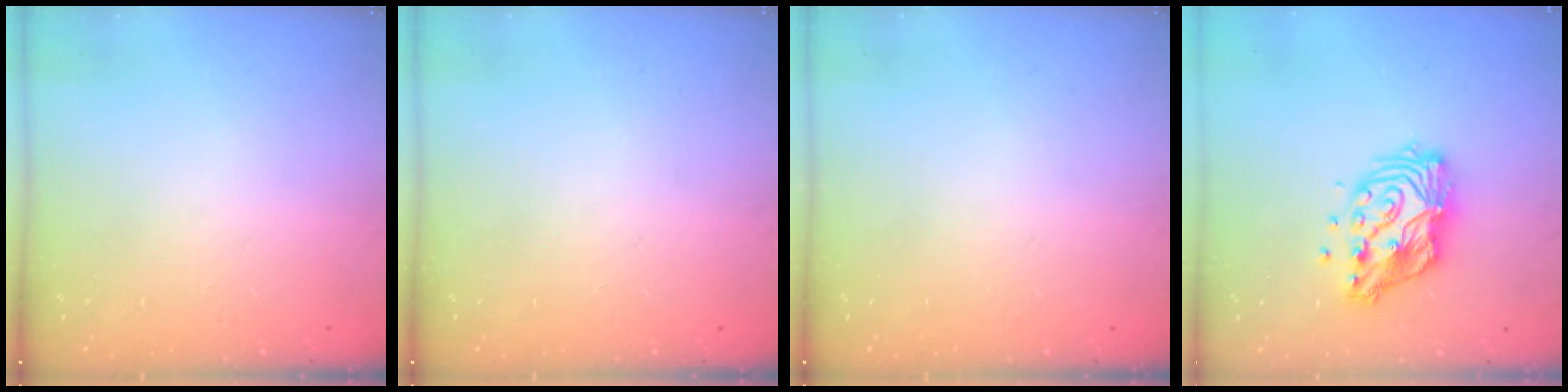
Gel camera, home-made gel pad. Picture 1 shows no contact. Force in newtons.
{"total": 0.0}
{"total": 0.0}
{"total": 13.0, "press": 13.0, "slide": 1.1}